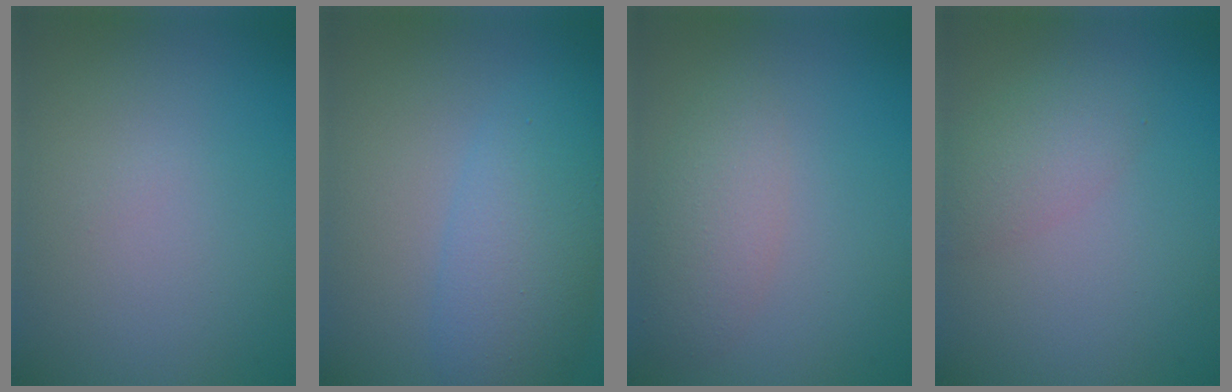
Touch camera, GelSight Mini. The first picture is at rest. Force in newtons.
{"total": 6.9, "press": 6.9, "slide": 0.2}
{"total": 2.7, "press": 2.7, "slide": 0.1}
{"total": 2.6, "press": 2.6, "slide": 0.1}